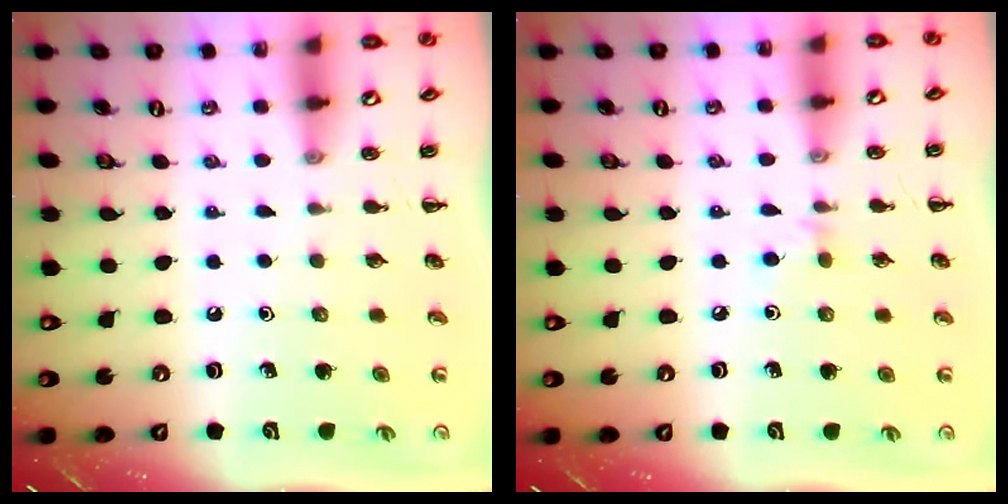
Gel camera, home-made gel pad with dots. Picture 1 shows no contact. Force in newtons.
{"total": 3.9, "press": 3.6, "slide": 1.6}